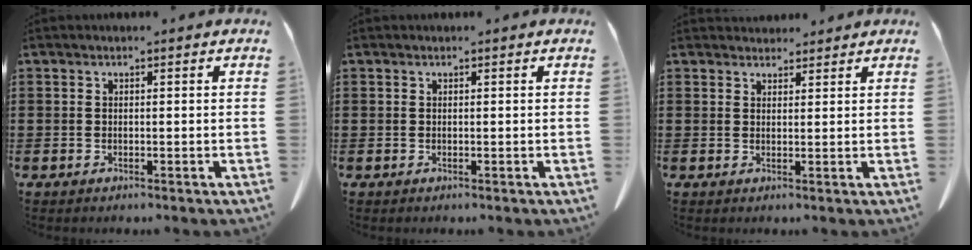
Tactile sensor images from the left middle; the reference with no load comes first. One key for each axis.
{"total": 0.0}
{"total": 2.3, "fx": 2.2, "fy": 0.7, "fz": -0.1, "tx": -0.005, "ty": -0.002, "tz": 0.043}